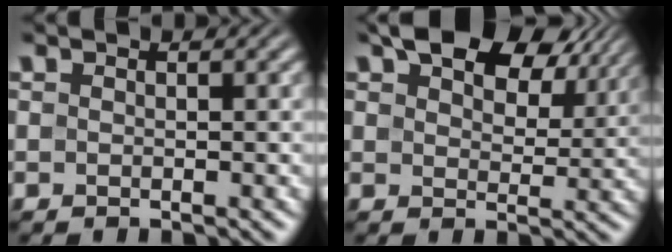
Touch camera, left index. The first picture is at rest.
{"total": 9.6, "force": [6.3, 4.8, 5.4], "torque": [-0.094, 0.011, 0.104]}